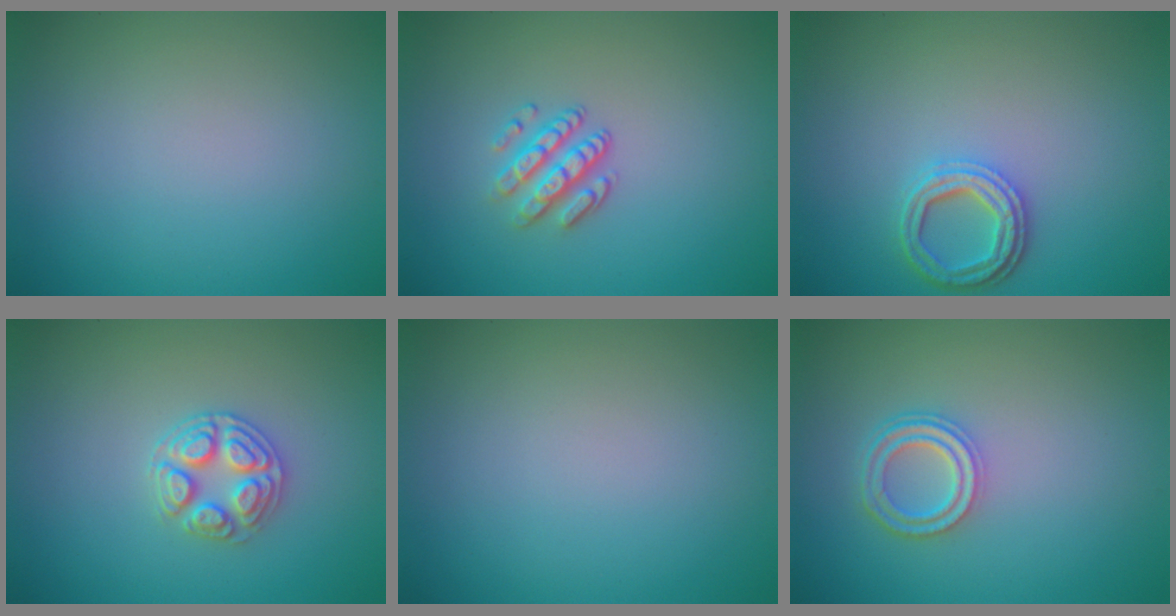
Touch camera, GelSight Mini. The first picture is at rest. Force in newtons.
{"total": 2.9, "press": 2.3, "slide": 1.6}
{"total": 3.2, "press": 2.8, "slide": 1.6}
{"total": 2.8, "press": 2.7, "slide": 0.9}
{"total": 0.0}
{"total": 3.3, "press": 2.6, "slide": 2.1}